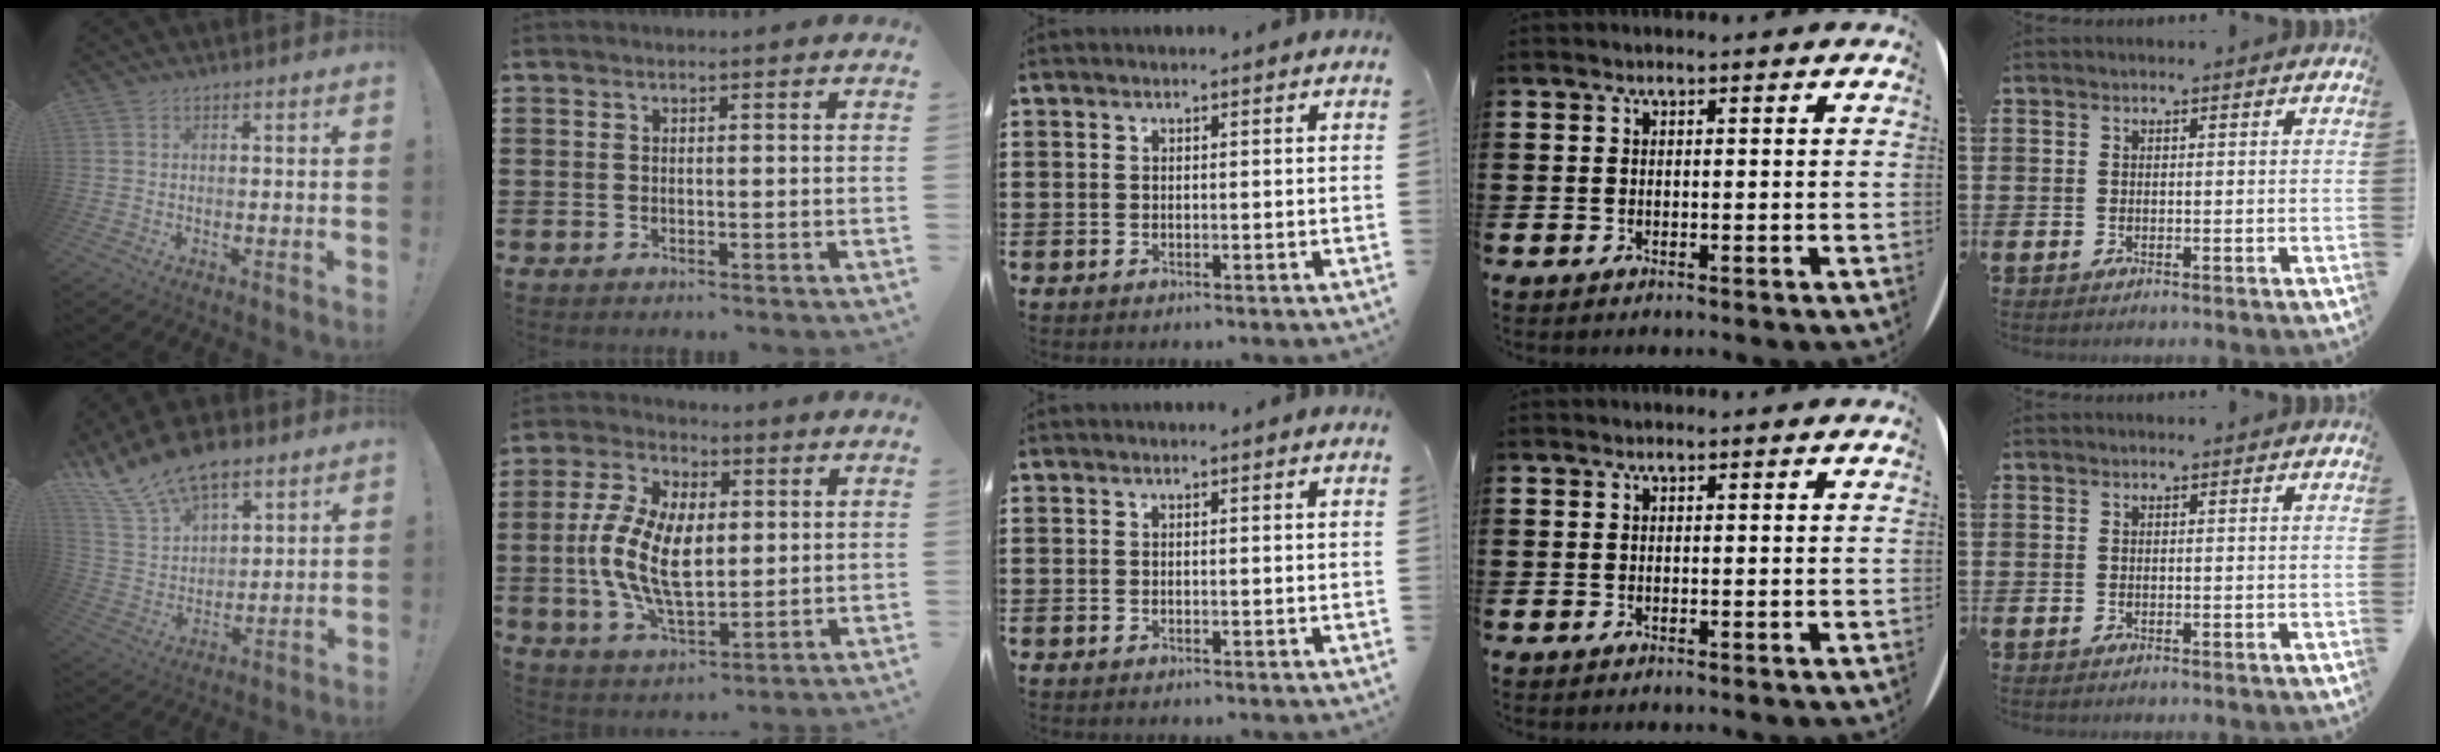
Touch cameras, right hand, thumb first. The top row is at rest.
{"thumb": {"total": 16.0, "force": [12.0, 7.8, 7.2], "torque": [-0.147, -0.079, 0.228]}, "index": {"total": 11.6, "force": [0.1, 6.3, 9.7], "torque": [-0.208, 0.007, 0.002]}}